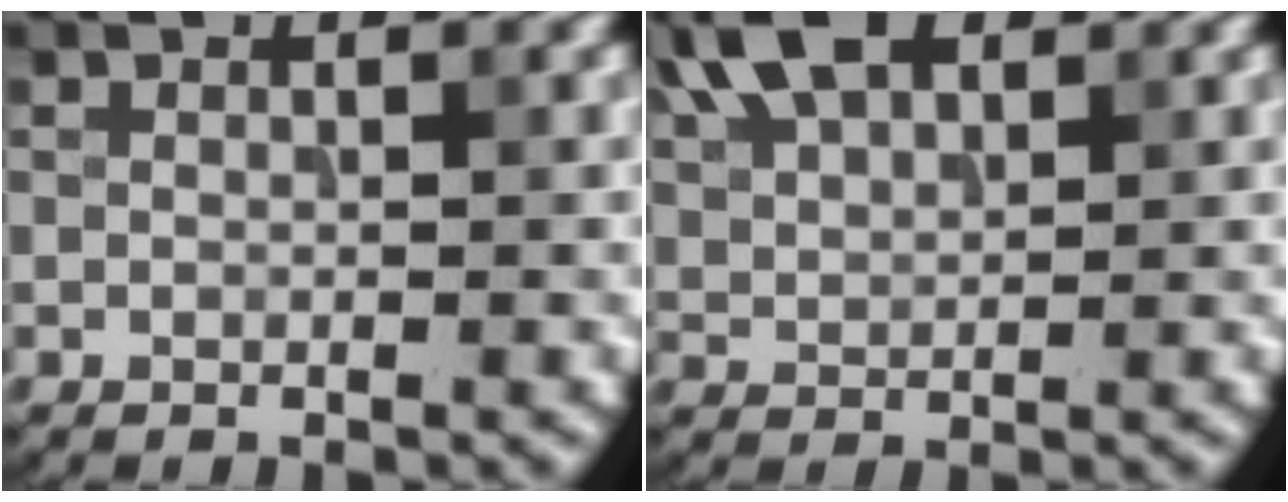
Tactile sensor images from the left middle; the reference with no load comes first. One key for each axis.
{"total": 7.1, "fx": 4.2, "fy": 3.5, "fz": 4.5, "tx": -0.109, "ty": 0.021, "tz": 0.074}